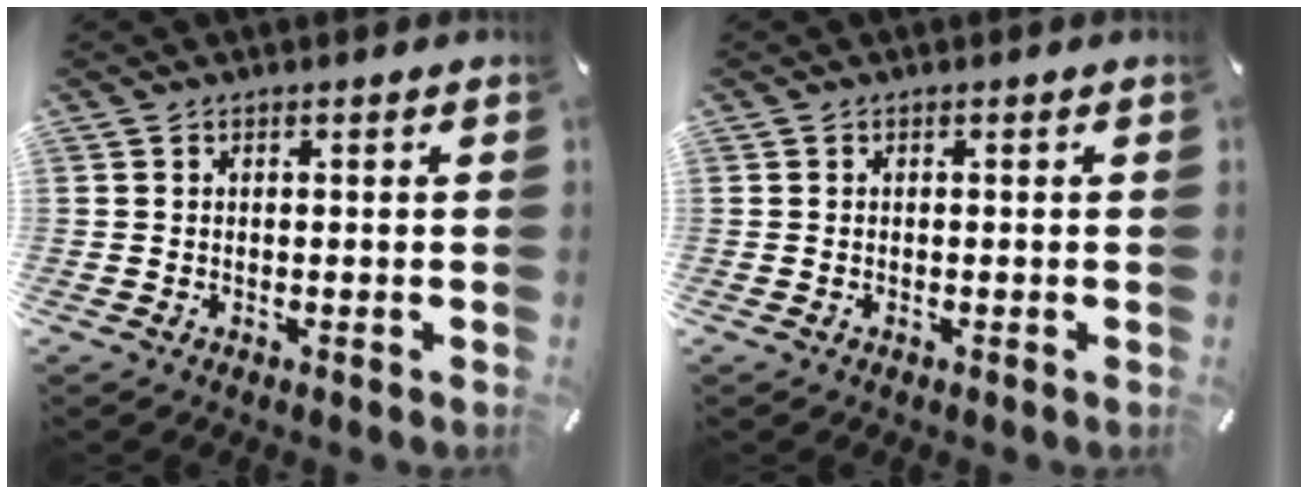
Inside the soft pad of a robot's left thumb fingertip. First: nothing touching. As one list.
[{"total": 0.0}]